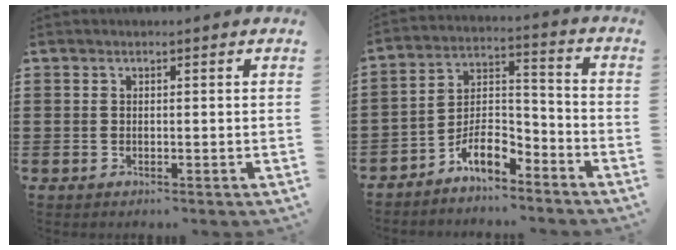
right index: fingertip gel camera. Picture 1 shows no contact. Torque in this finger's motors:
{"motor_torque": [0.03, 0.27, 0.14, 0.04]}